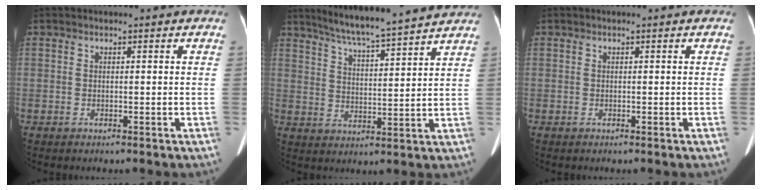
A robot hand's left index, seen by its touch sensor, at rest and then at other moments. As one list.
[{"total": 14.5, "force": [13.2, -0.3, 6.2], "torque": [-0.106, 0.012, 0.190]}, {"total": 0.0}]